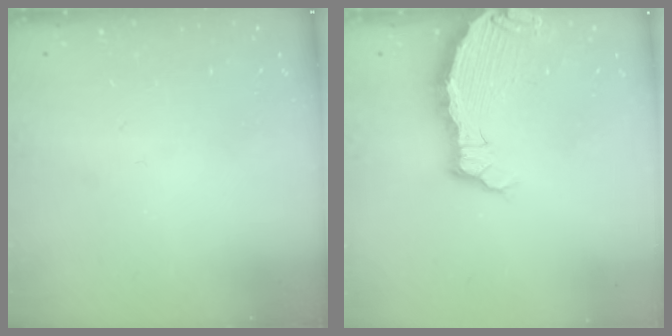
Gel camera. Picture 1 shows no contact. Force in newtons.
{"total": 5.1, "press": 5.1, "slide": 0.5}